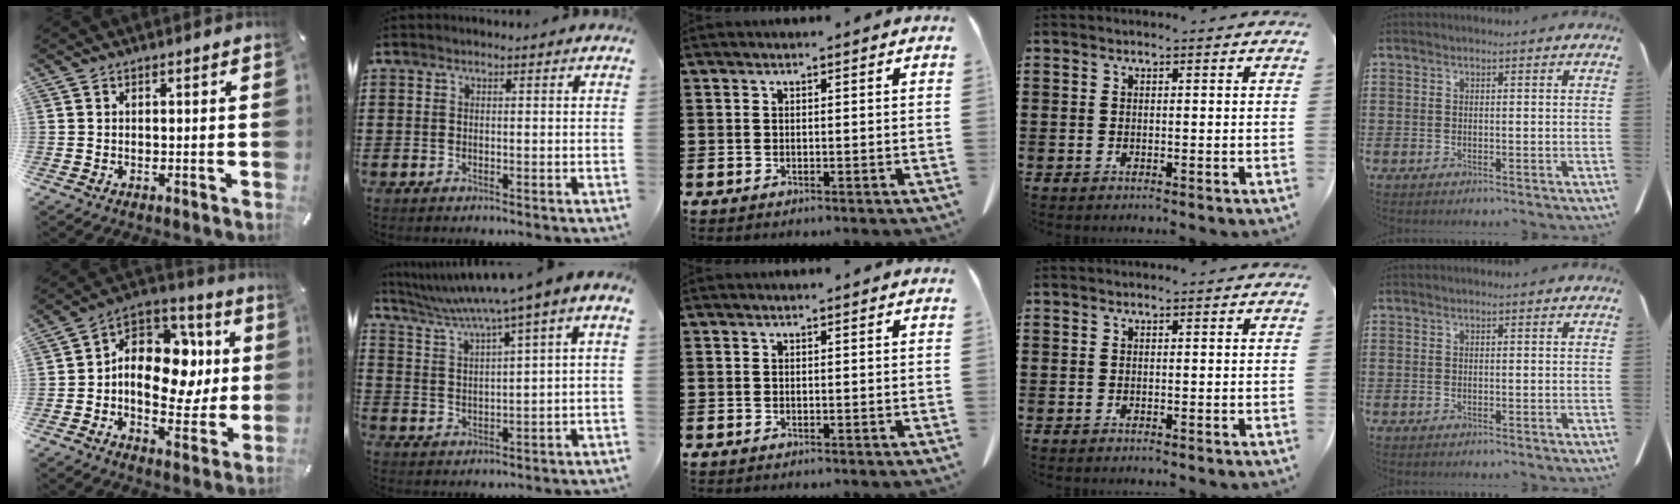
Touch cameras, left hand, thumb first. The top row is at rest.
{"thumb": {"total": 14.9, "force": [0.8, 11.3, 9.7], "torque": [-0.151, -0.014, 0.021]}, "index": {"total": 4.6, "force": [2.9, -0.1, 3.6], "torque": [-0.082, -0.024, 0.041]}}